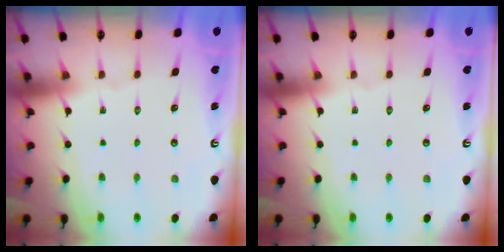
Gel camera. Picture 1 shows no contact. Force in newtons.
{"total": 0.0}